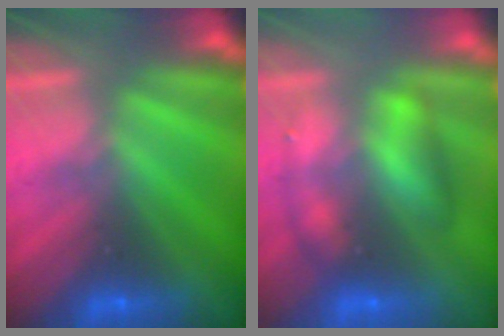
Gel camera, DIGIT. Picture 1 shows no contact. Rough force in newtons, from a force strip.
{"total": 2.5}